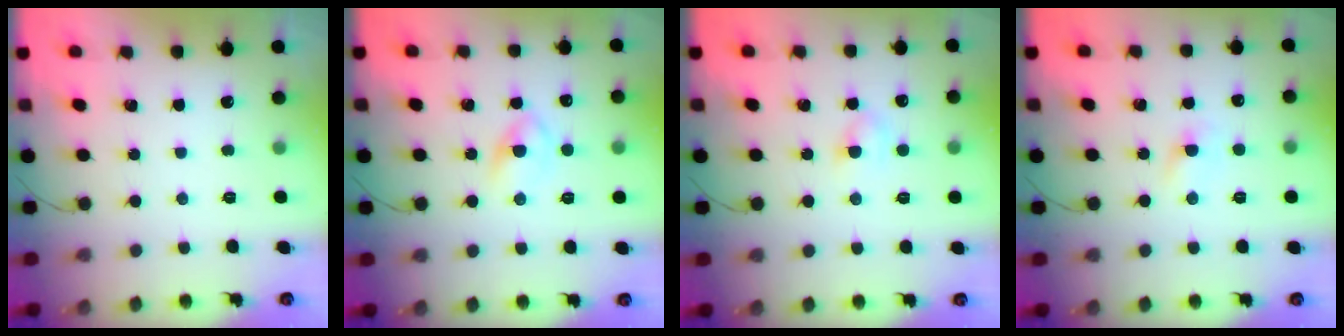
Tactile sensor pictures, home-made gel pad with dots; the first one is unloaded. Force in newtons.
{"total": 4.0, "press": 3.8, "slide": 1.2}
{"total": 3.2, "press": 3.0, "slide": 1.1}
{"total": 1.6, "press": 1.4, "slide": 0.8}